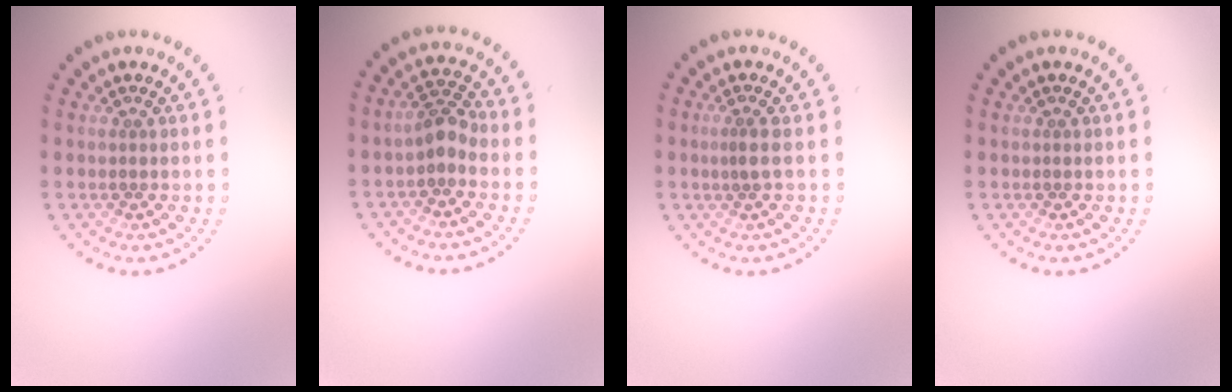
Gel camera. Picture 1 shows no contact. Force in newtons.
{"total": 2.1, "press": 2.0, "slide": 0.8}
{"total": 1.1, "press": 0.6, "slide": 0.9}
{"total": 0.0}